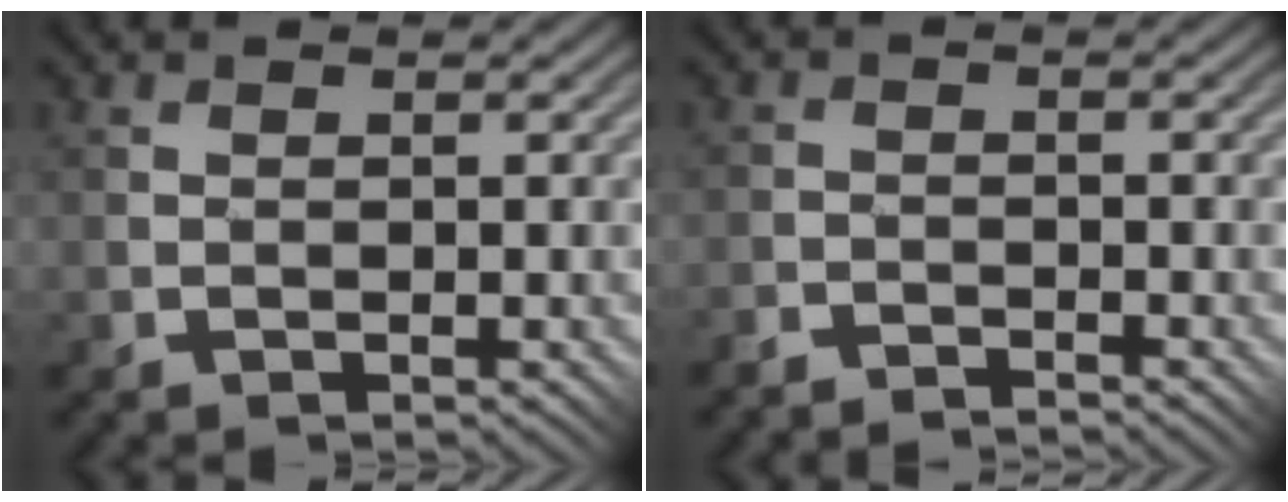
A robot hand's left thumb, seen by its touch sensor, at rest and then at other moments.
{"total": 2.3, "force": [-2.2, 0.1, 0.2], "torque": [0.001, 0.002, -0.048]}